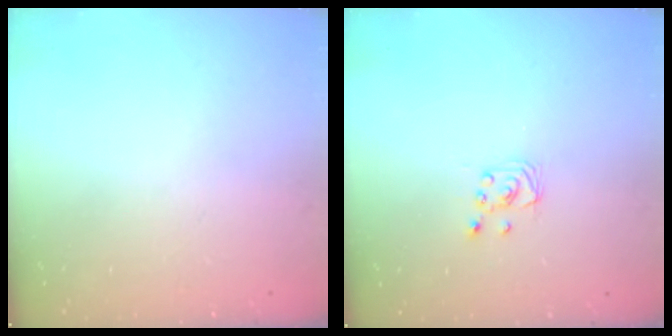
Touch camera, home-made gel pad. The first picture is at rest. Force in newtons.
{"total": 2.3, "press": 2.2, "slide": 0.3}